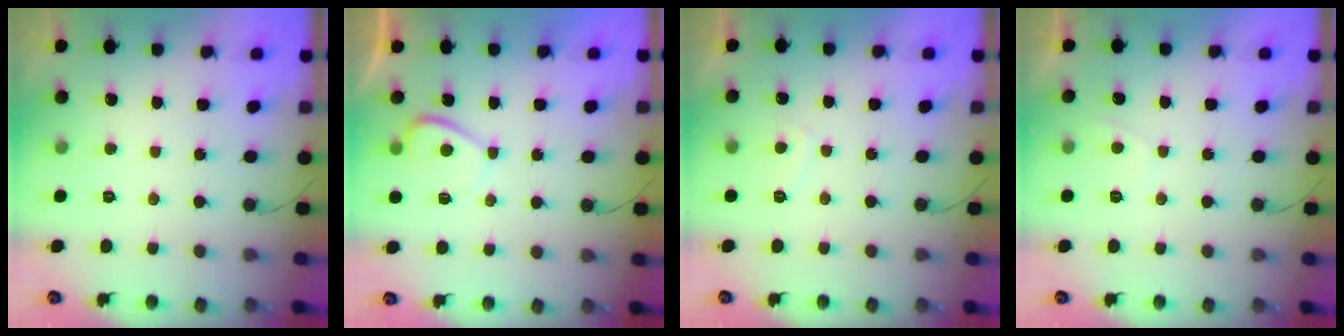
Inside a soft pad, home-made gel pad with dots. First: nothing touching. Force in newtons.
{"total": 2.9, "press": 2.8, "slide": 0.6}
{"total": 2.5, "press": 2.3, "slide": 0.9}
{"total": 0.7, "press": 0.5, "slide": 0.5}